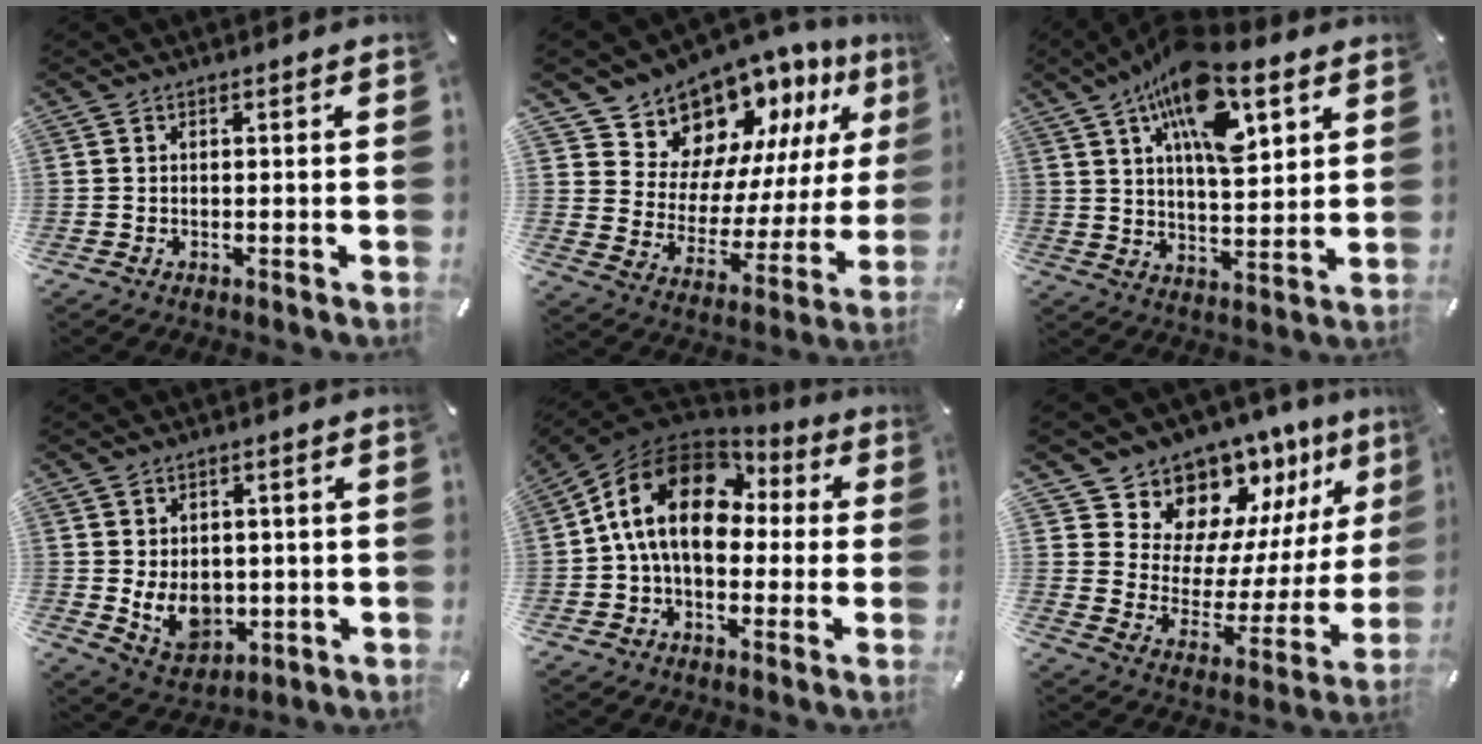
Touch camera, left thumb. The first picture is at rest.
{"total": 13.3, "force": [11.2, 7.1, 1.0], "torque": [-0.023, -0.128, 0.199]}
{"total": 17.5, "force": [9.3, 7.6, 12.7], "torque": [-0.204, -0.026, 0.153]}
{"total": 7.9, "force": [-0.3, 6.6, 4.3], "torque": [-0.069, 0.001, -0.003]}
{"total": 17.3, "force": [2.3, 12.2, 12.1], "torque": [-0.246, 0.014, 0.036]}
{"total": 12.5, "force": [10.8, 6.3, -0.1], "torque": [0.001, -0.132, 0.189]}